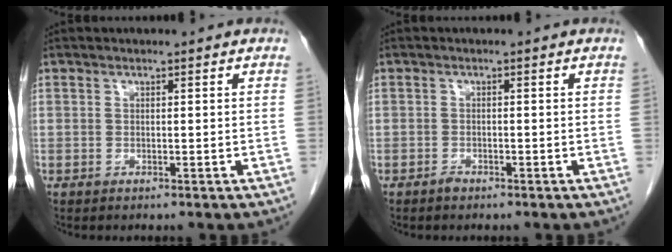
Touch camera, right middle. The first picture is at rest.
{"total": 0.8, "force": [-0.7, 0.3, 0.2], "torque": [-0.004, 0.001, -0.012]}